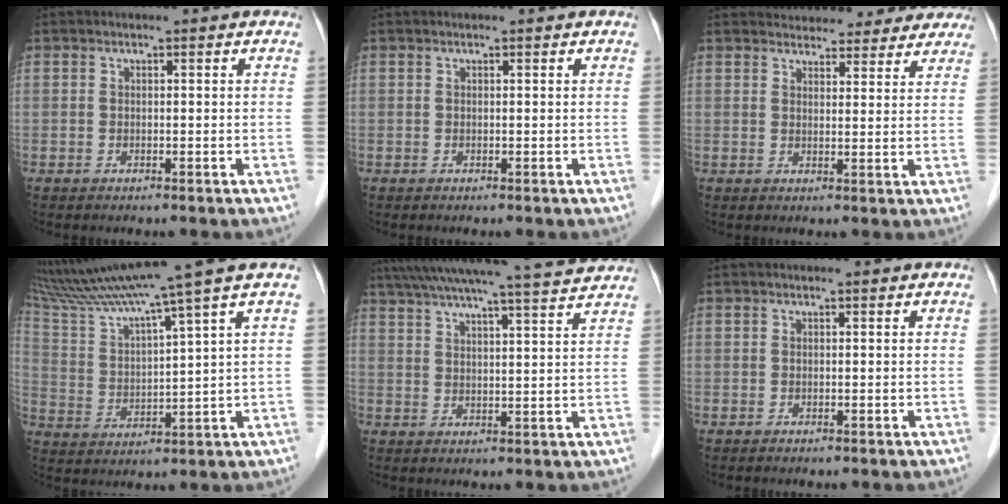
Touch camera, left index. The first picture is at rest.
{"total": 0.0}
{"total": 15.2, "force": [14.2, 4.7, 3.1], "torque": [-0.018, 0.012, 0.162]}
{"total": 14.5, "force": [11.7, -3.0, 8.0], "torque": [-0.146, -0.005, 0.202]}
{"total": 20.2, "force": [18.4, -0.4, 8.3], "torque": [-0.145, 0.008, 0.251]}
{"total": 0.0}